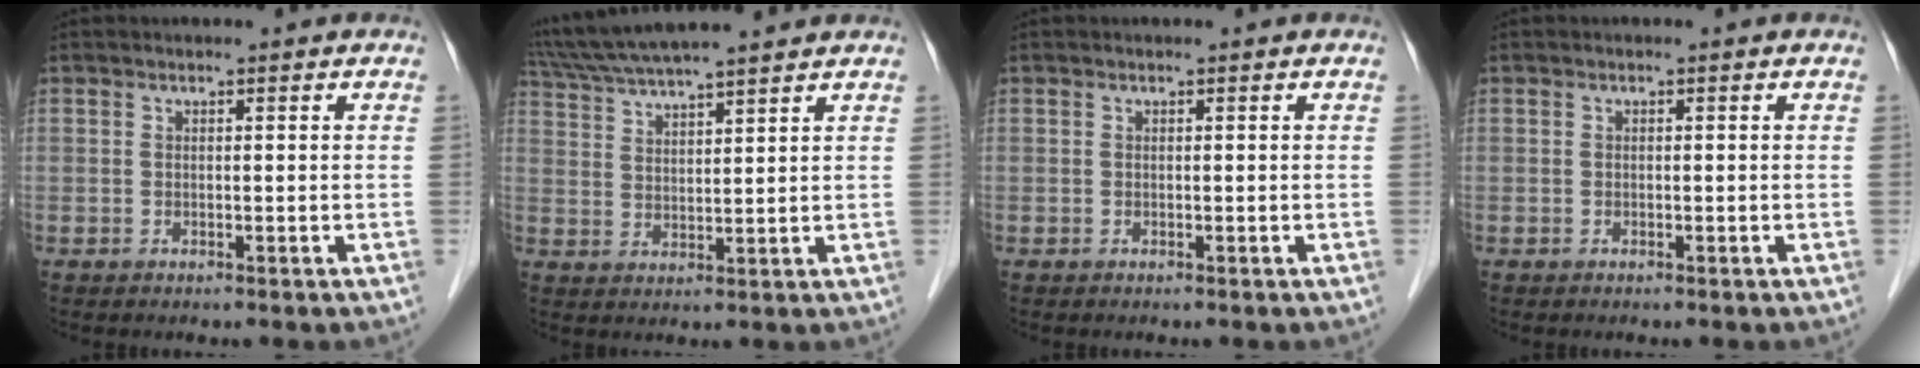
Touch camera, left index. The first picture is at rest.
{"total": 14.2, "force": [12.5, 0.7, 6.7], "torque": [-0.127, 0.037, 0.210]}
{"total": 0.0}
{"total": 0.0}